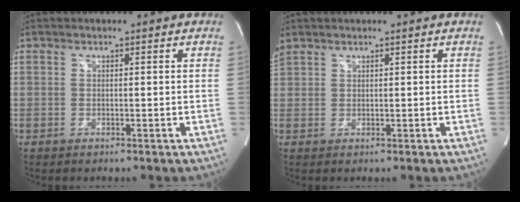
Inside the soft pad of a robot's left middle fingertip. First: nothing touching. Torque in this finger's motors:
{"motor_torque": [1.08, -1.06, 1.05, 0.21]}